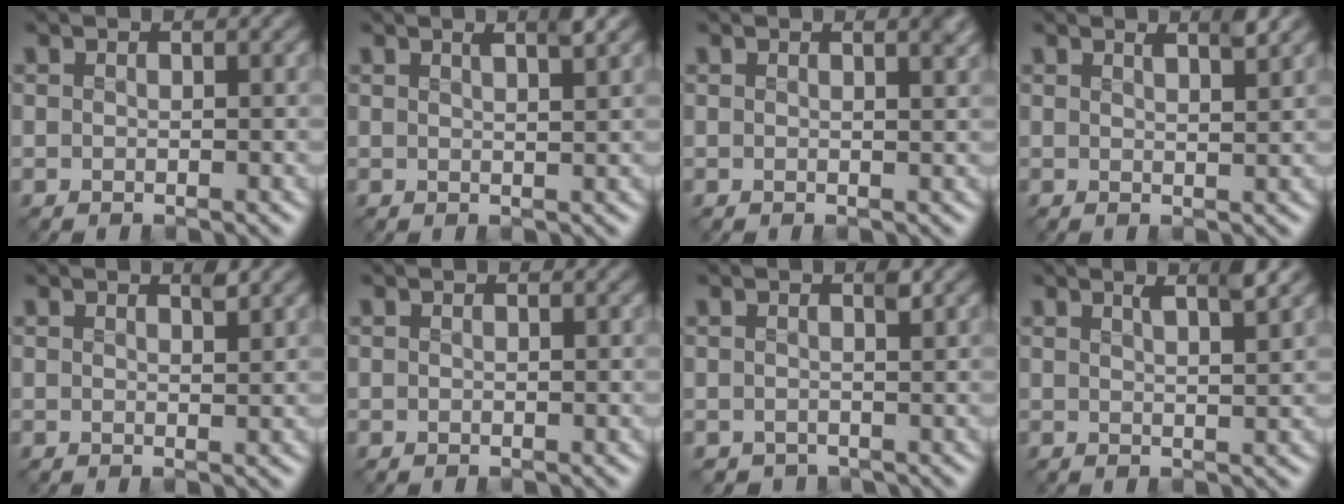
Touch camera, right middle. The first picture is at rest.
{"total": 1.7, "force": [1.0, 0.3, 1.4], "torque": [-0.011, 0.002, 0.010]}
{"total": 1.5, "force": [0.9, 0.5, 1.0], "torque": [-0.007, -0.001, 0.007]}
{"total": 1.7, "force": [1.1, 0.4, 1.3], "torque": [-0.006, 0.001, 0.009]}
{"total": 1.0, "force": [0.7, 0.1, 0.6], "torque": [-0.005, 0.000, 0.007]}
{"total": 0.0}
{"total": 0.7, "force": [-0.2, 0.4, 0.5], "torque": [-0.008, -0.009, -0.004]}
{"total": 2.5, "force": [1.4, 0.4, 2.0], "torque": [-0.015, 0.003, 0.013]}